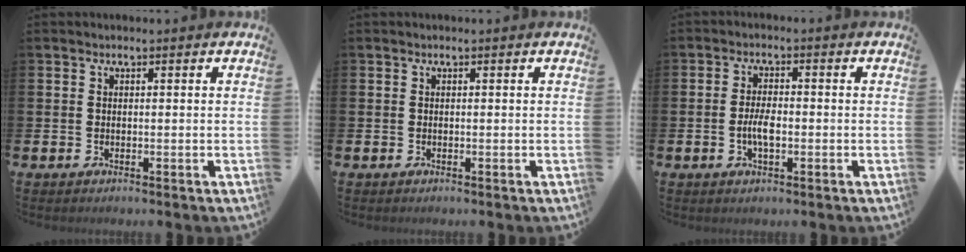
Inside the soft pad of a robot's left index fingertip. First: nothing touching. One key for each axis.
{"total": 0.0}
{"total": 3.4, "fx": -0.7, "fy": 1.3, "fz": 3.1, "tx": -0.056, "ty": 0.004, "tz": -0.014}